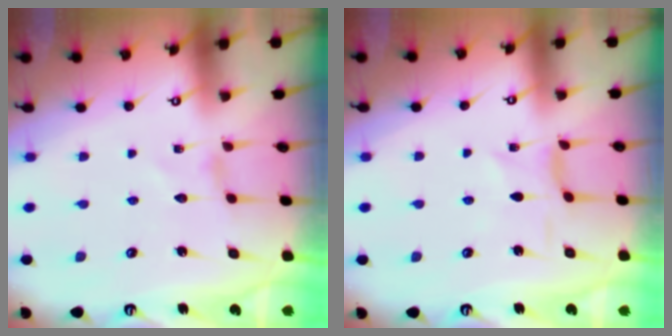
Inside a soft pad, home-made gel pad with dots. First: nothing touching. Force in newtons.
{"total": 0.0}